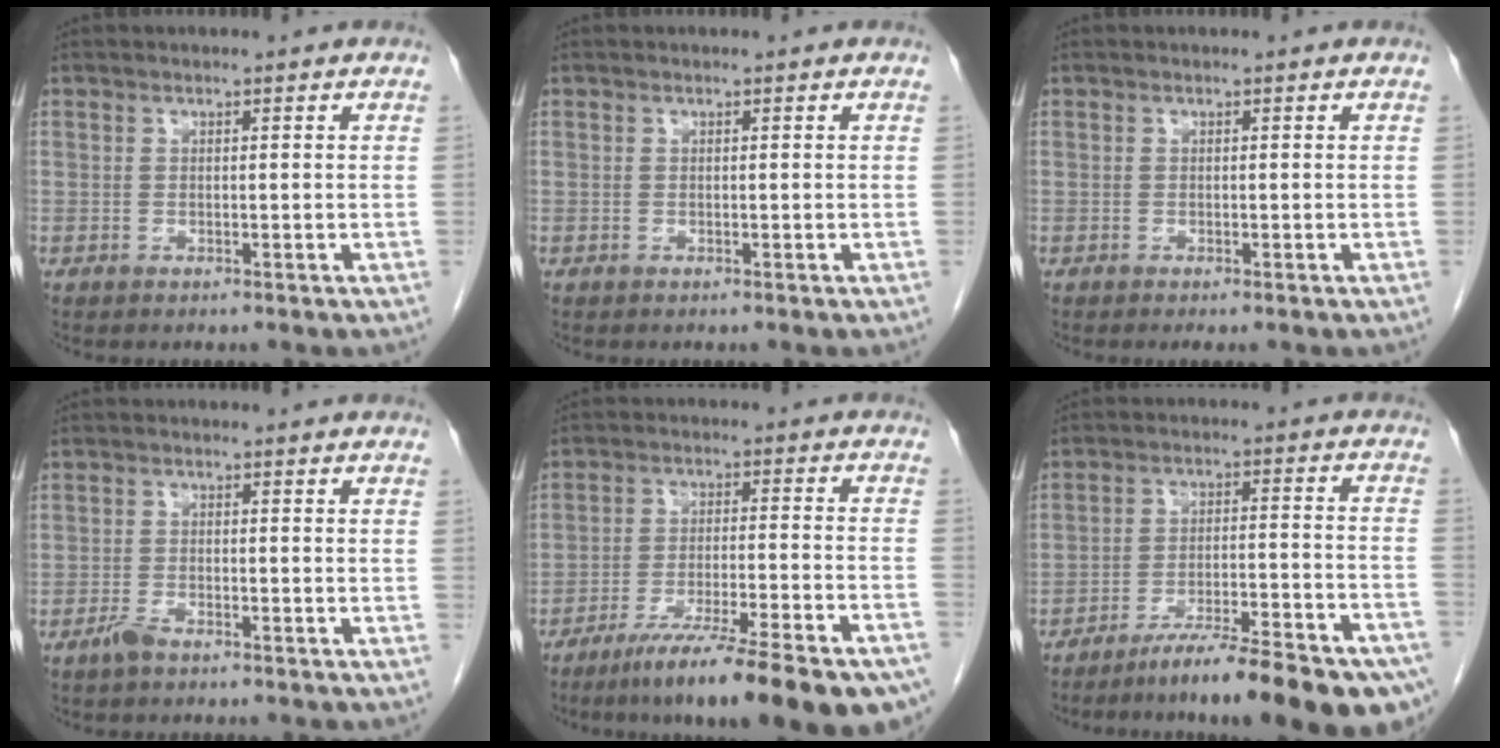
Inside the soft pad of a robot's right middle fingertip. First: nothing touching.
{"total": 0.0}
{"total": 0.9, "force": [-0.6, -0.1, 0.6], "torque": [-0.012, -0.005, -0.009]}
{"total": 2.3, "force": [-1.8, 0.5, 1.3], "torque": [-0.029, -0.001, -0.032]}
{"total": 21.8, "force": [-16.8, 2.1, 13.8], "torque": [-0.142, -0.017, -0.247]}
{"total": 19.2, "force": [-15.0, 1.6, 11.9], "torque": [-0.117, 0.008, -0.222]}